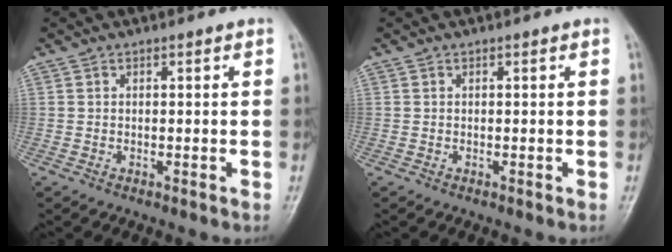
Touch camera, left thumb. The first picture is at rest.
{"total": 0.0}